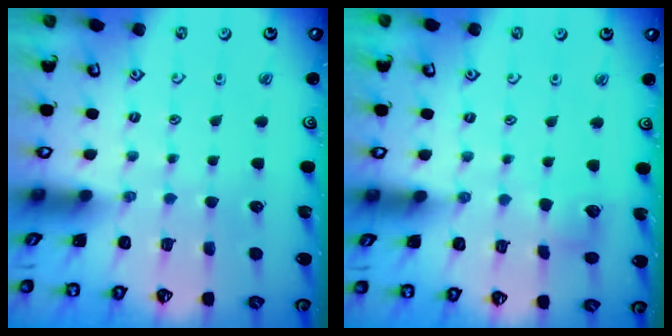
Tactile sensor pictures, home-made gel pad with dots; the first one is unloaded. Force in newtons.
{"total": 7.1, "press": 7.1, "slide": 1.0}